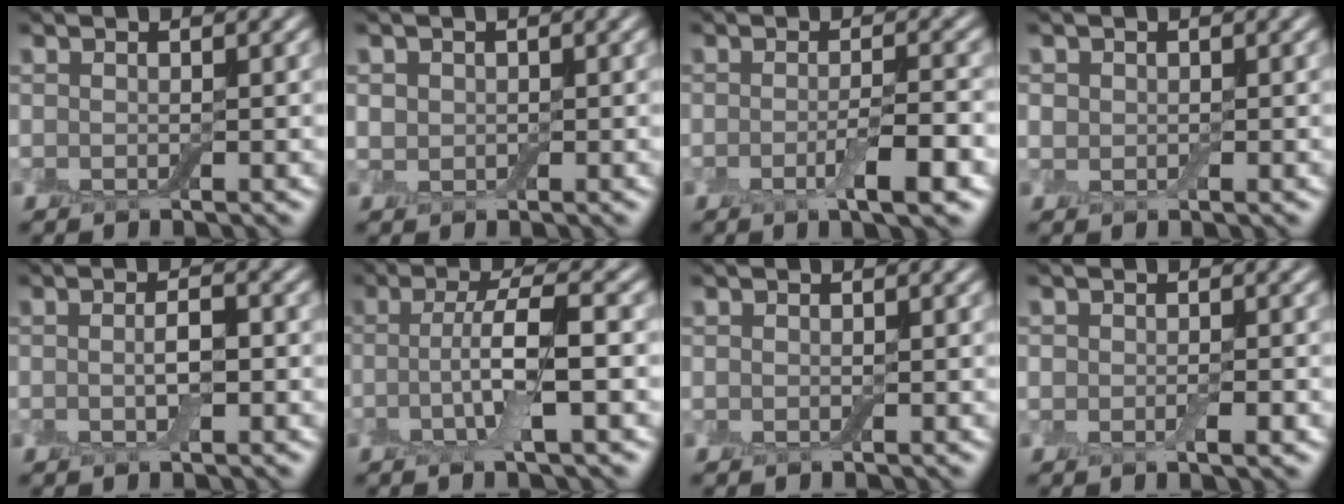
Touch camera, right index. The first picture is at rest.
{"total": 1.2, "force": [0.2, 1.2, 0.3], "torque": [-0.005, -0.004, 0.005]}
{"total": 3.4, "force": [-1.2, 0.6, 3.1], "torque": [-0.049, -0.005, -0.020]}
{"total": 0.9, "force": [0.1, 0.9, 0.3], "torque": [-0.002, -0.005, 0.003]}
{"total": 2.0, "force": [-0.4, 0.6, 1.9], "torque": [-0.036, -0.005, -0.007]}
{"total": 4.8, "force": [-0.7, 0.9, 4.6], "torque": [-0.089, -0.004, -0.015]}
{"total": 0.0}
{"total": 1.8, "force": [-0.6, 1.1, 1.3], "torque": [-0.020, -0.008, -0.007]}